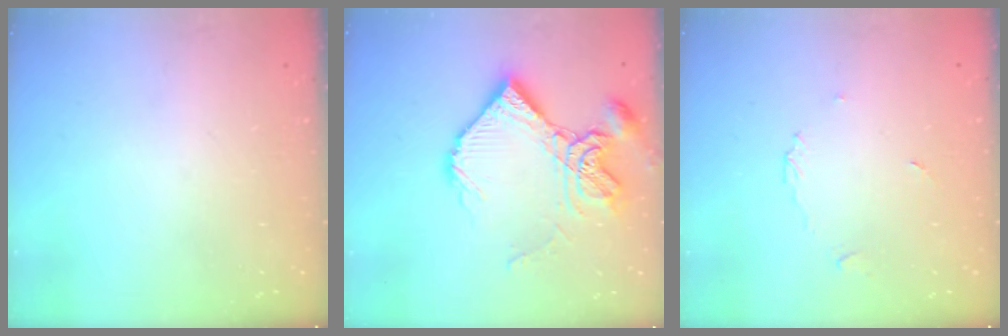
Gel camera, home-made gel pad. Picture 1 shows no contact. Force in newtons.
{"total": 17.2, "press": 17.1, "slide": 2.3}
{"total": 3.9, "press": 3.8, "slide": 0.5}